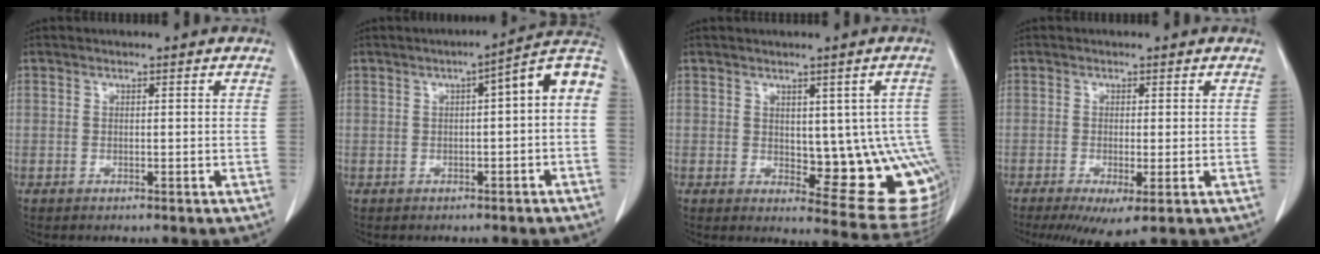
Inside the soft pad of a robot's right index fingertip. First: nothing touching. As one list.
[{"total": 7.8, "force": [0.7, 1.2, 7.7], "torque": [-0.103, 0.031, 0.003]}, {"total": 12.3, "force": [-0.7, 4.9, 11.2], "torque": [-0.101, 0.000, 0.007]}, {"total": 5.0, "force": [-2.4, 0.8, 4.3], "torque": [-0.066, -0.019, -0.035]}]